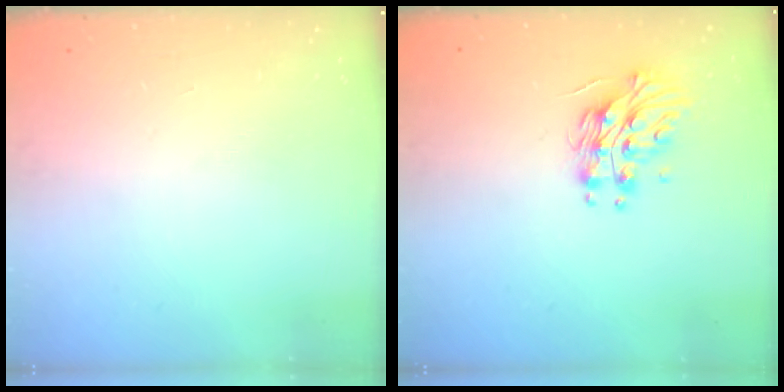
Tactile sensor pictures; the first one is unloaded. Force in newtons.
{"total": 11.6, "press": 11.6, "slide": 0.0}